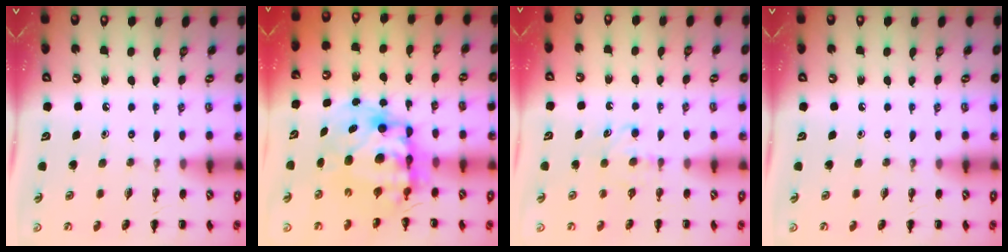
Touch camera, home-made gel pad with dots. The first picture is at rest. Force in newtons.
{"total": 12.4, "press": 12.1, "slide": 2.7}
{"total": 4.6, "press": 4.4, "slide": 1.1}
{"total": 0.0}